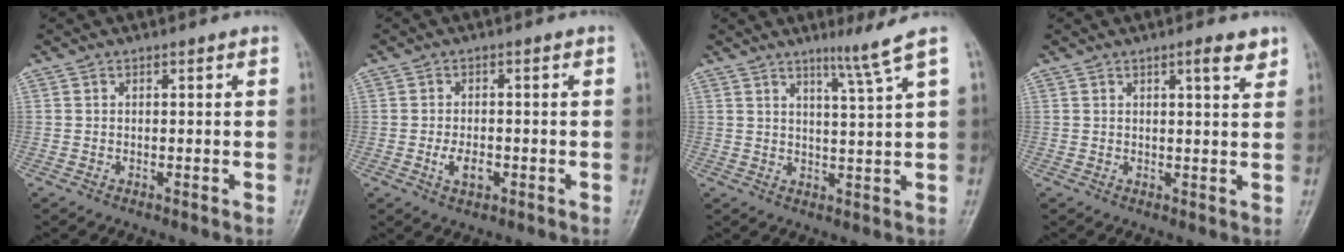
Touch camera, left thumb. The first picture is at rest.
{"total": 3.5, "force": [-1.1, 2.1, 2.6], "torque": [-0.042, 0.004, -0.016]}
{"total": 5.3, "force": [3.4, -1.4, 3.8], "torque": [-0.066, -0.031, 0.060]}
{"total": 3.5, "force": [2.3, 0.7, 2.6], "torque": [-0.030, -0.013, 0.034]}